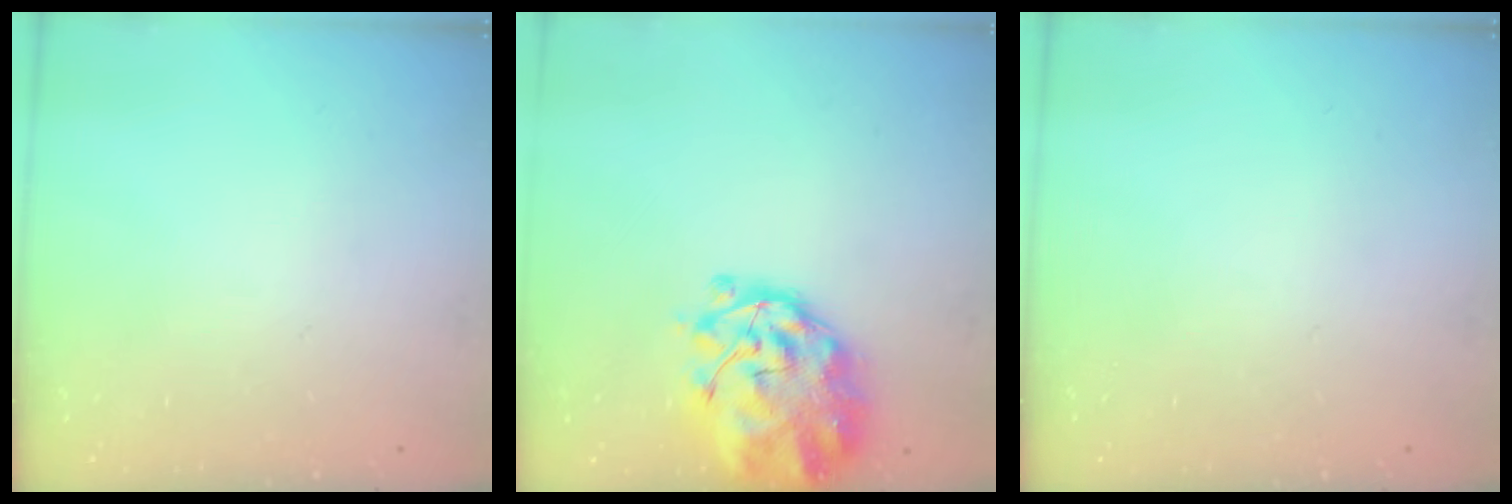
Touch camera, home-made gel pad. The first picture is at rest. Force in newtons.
{"total": 4.4, "press": 4.0, "slide": 1.9}
{"total": 0.0}